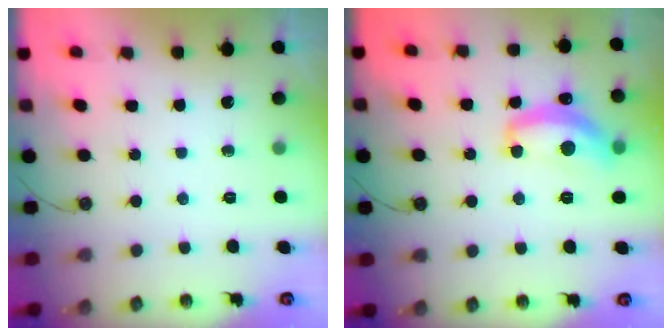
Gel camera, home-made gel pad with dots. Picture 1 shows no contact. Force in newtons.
{"total": 8.6, "press": 8.6, "slide": 0.9}